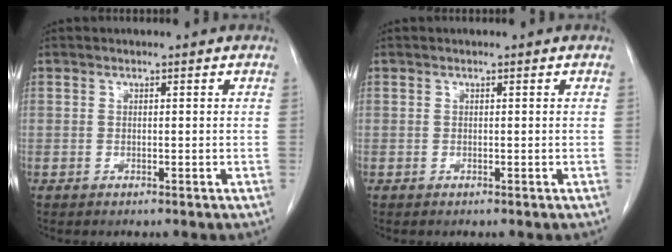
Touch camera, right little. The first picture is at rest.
{"total": 0.0}